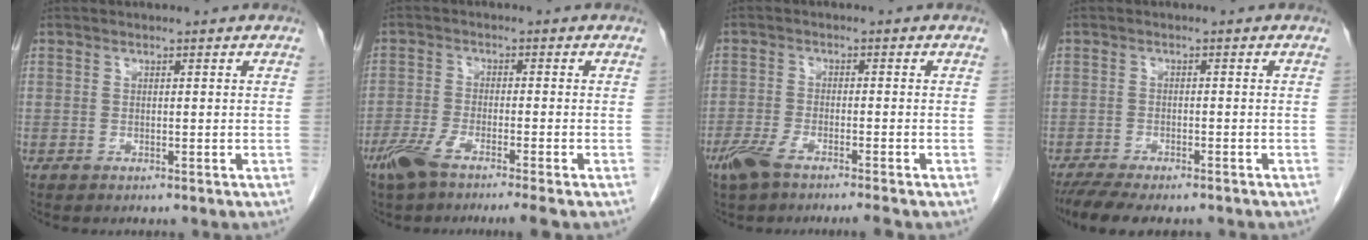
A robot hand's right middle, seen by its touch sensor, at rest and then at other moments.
{"total": 6.5, "force": [-4.7, 0.0, 4.5], "torque": [-0.084, -0.012, -0.086]}
{"total": 5.7, "force": [-4.3, 0.5, 3.6], "torque": [-0.069, -0.010, -0.078]}
{"total": 10.2, "force": [-8.4, 2.7, 5.0], "torque": [-0.079, -0.007, -0.126]}